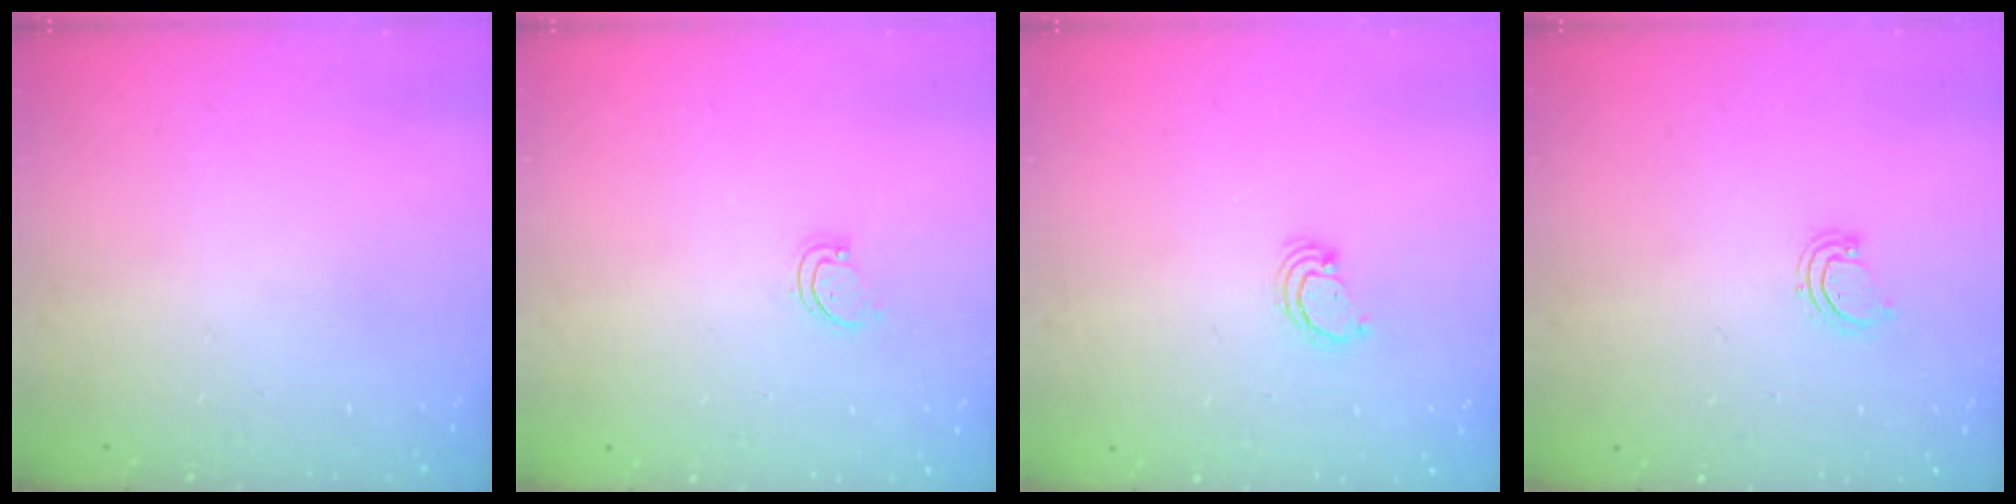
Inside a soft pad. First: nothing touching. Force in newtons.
{"total": 1.7, "press": 1.7, "slide": 0.3}
{"total": 2.6, "press": 2.6, "slide": 0.3}
{"total": 2.9, "press": 2.9, "slide": 0.3}